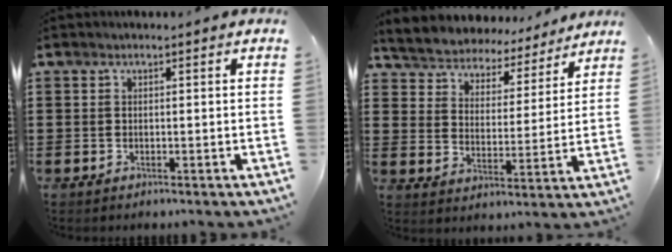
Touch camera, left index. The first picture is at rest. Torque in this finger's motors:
{"motor_torque": [1.00, -1.13, 0.39, 0.05]}